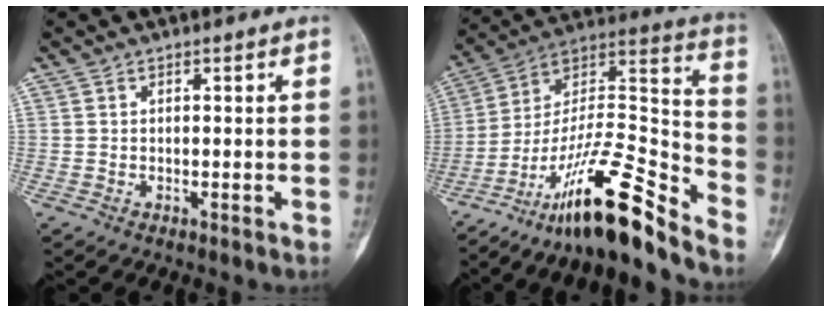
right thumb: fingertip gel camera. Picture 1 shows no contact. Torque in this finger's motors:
{"motor_torque": [3.07, 0.85, 1.02, -1.75, 0.39]}